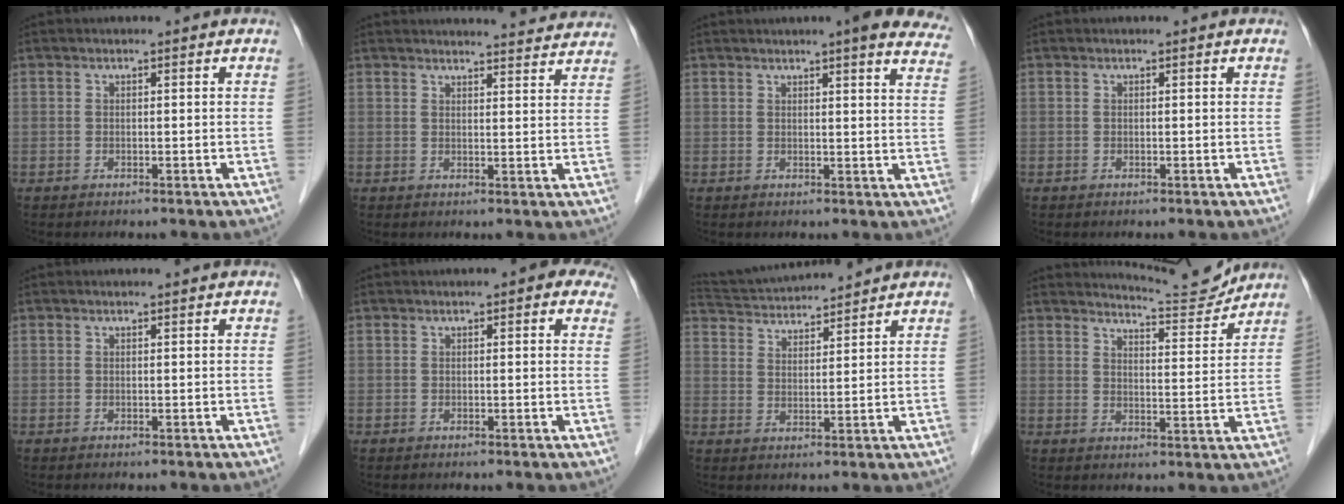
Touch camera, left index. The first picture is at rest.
{"total": 11.5, "force": [11.2, 1.0, 2.3], "torque": [-0.015, -0.004, 0.114]}
{"total": 12.3, "force": [10.6, 1.4, 6.1], "torque": [-0.052, -0.009, 0.097]}
{"total": 0.0}
{"total": 0.6, "force": [0.6, 0.0, 0.2], "torque": [-0.005, 0.003, 0.009]}
{"total": 3.2, "force": [2.0, 1.1, 2.3], "torque": [-0.016, 0.015, 0.016]}
{"total": 10.4, "force": [10.0, 0.5, 2.7], "torque": [-0.061, 0.028, 0.170]}
{"total": 6.9, "force": [6.9, -0.4, -0.1], "torque": [-0.013, -0.016, 0.099]}